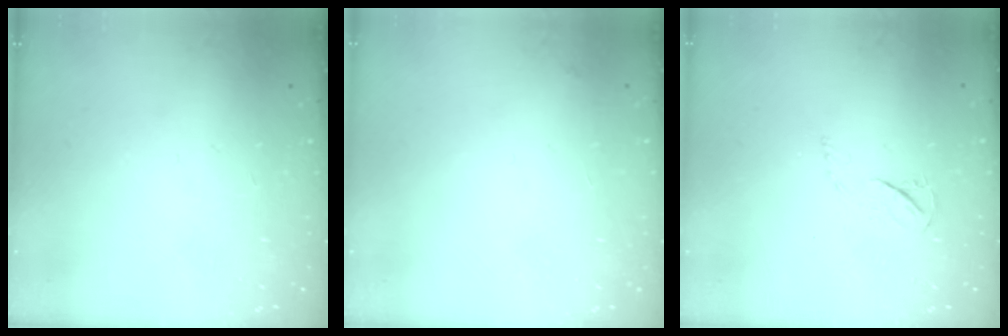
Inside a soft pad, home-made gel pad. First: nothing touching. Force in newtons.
{"total": 2.5, "press": 2.4, "slide": 0.4}
{"total": 4.4, "press": 4.4, "slide": 0.6}